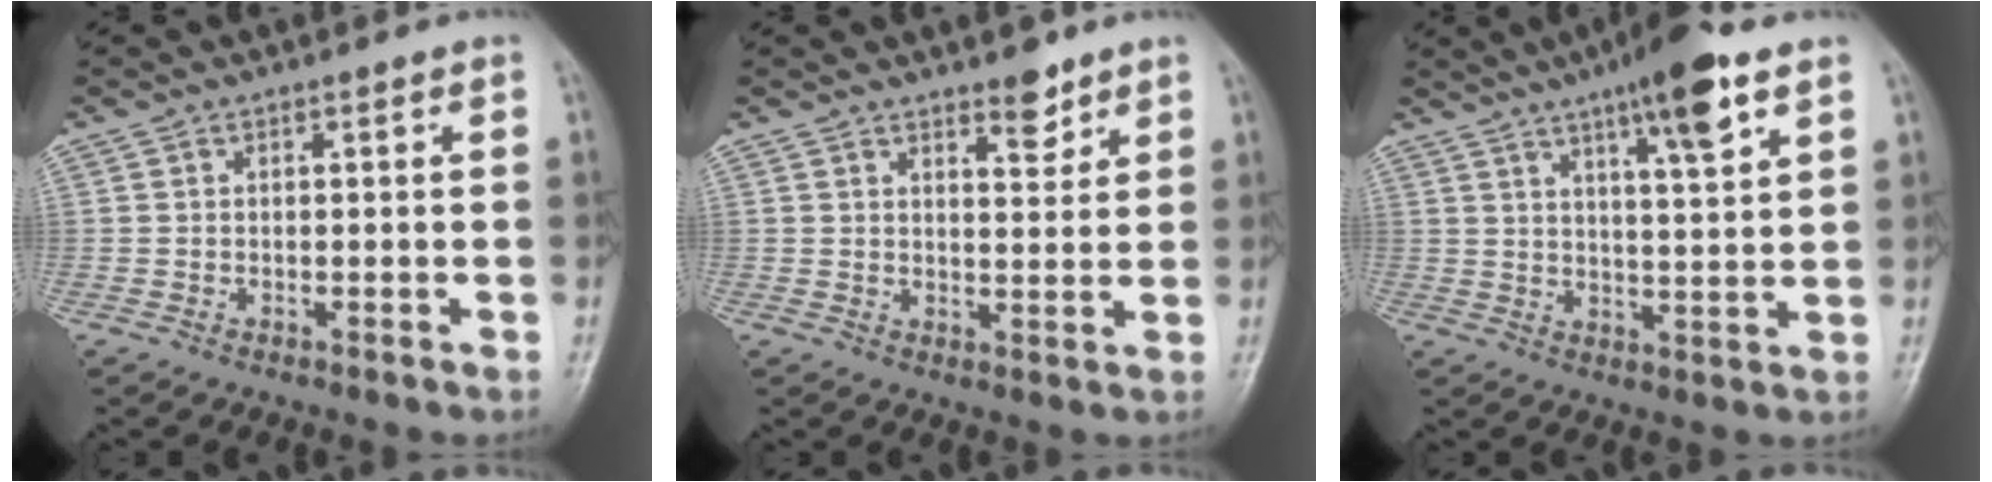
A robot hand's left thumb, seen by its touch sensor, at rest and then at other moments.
{"total": 4.3, "force": [3.2, 1.7, 2.3], "torque": [-0.018, -0.024, 0.049]}
{"total": 11.9, "force": [7.0, 2.2, 9.4], "torque": [-0.134, -0.027, 0.105]}